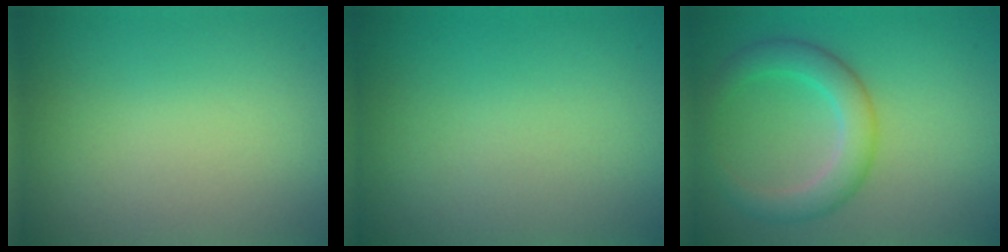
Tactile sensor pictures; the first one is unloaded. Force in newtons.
{"total": 0.0}
{"total": 3.9, "press": 3.9, "slide": 0.0}